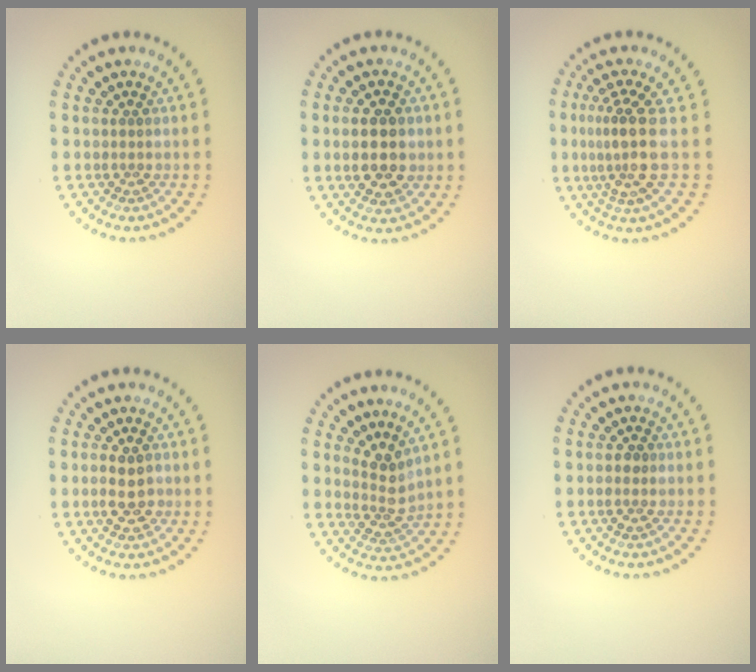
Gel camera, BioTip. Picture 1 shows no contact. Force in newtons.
{"total": 4.6, "press": 4.6, "slide": 0.2}
{"total": 3.8, "press": 2.8, "slide": 2.6}
{"total": 2.7, "press": 2.7, "slide": 0.1}
{"total": 2.7, "press": 2.0, "slide": 1.8}
{"total": 1.2, "press": 1.2, "slide": 0.0}